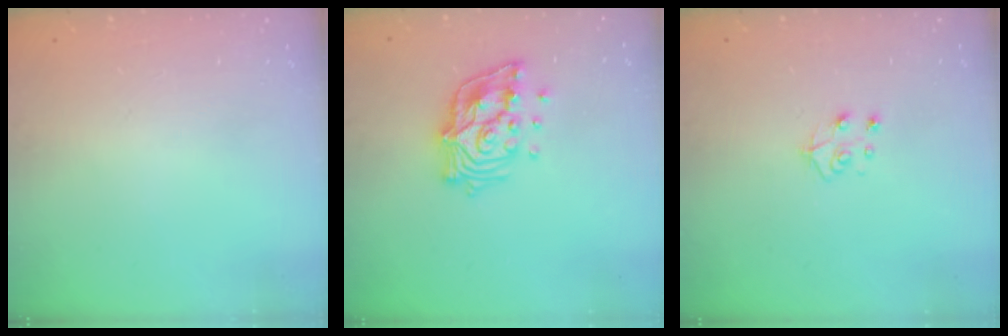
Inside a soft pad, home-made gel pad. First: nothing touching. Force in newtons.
{"total": 14.7, "press": 14.6, "slide": 1.4}
{"total": 4.8, "press": 4.8, "slide": 0.4}